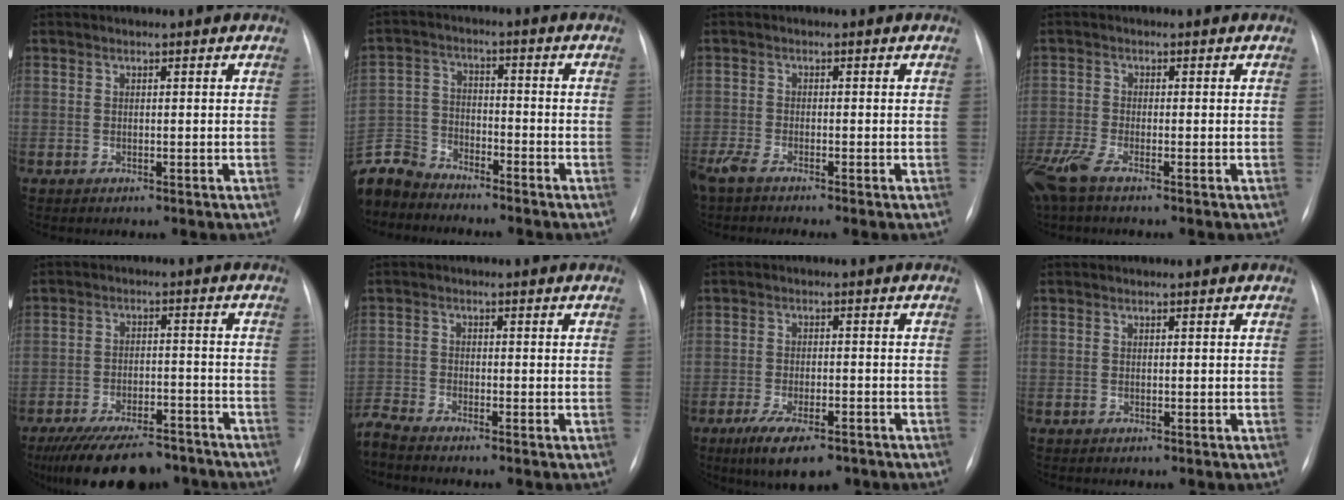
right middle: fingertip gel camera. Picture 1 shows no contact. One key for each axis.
{"total": 10.4, "fx": -9.6, "fy": 3.7, "fz": 1.4, "tx": -0.039, "ty": 0.009, "tz": -0.189}
{"total": 3.7, "fx": -3.0, "fy": 0.3, "fz": 2.1, "tx": -0.045, "ty": -0.008, "tz": -0.060}
{"total": 4.8, "fx": -3.4, "fy": 0.8, "fz": 3.3, "tx": -0.081, "ty": -0.014, "tz": -0.071}
{"total": 15.2, "fx": -12.3, "fy": 5.3, "fz": 7.2, "tx": -0.117, "ty": -0.003, "tz": -0.181}
{"total": 3.3, "fx": -3.2, "fy": -0.7, "fz": 0.5, "tx": -0.013, "ty": -0.016, "tz": -0.066}
{"total": 8.8, "fx": -5.9, "fy": 2.9, "fz": 5.8, "tx": -0.096, "ty": -0.013, "tz": -0.091}
{"total": 0.0}